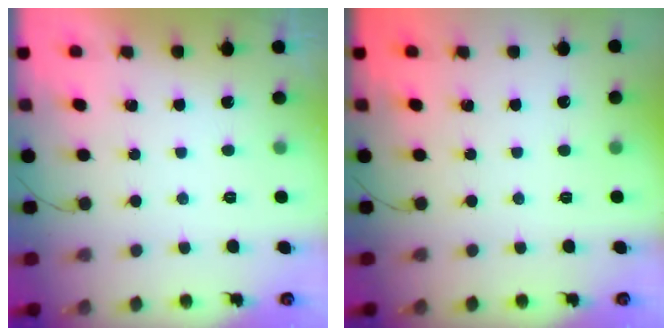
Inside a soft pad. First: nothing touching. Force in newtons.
{"total": 0.0}